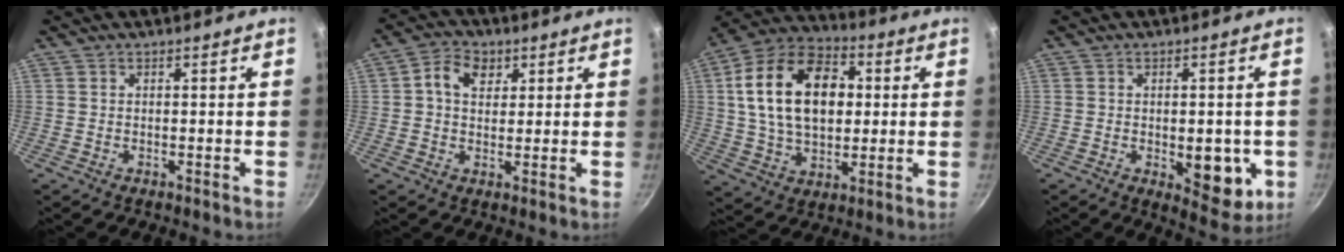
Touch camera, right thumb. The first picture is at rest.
{"total": 6.3, "force": [2.0, 4.8, 3.6], "torque": [-0.041, 0.001, 0.024]}
{"total": 20.7, "force": [3.3, 13.7, 15.2], "torque": [-0.235, 0.017, 0.047]}
{"total": 10.2, "force": [-2.0, 5.2, 8.6], "torque": [-0.077, -0.010, -0.018]}